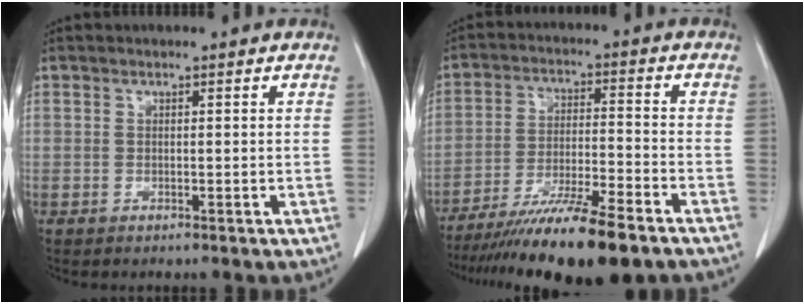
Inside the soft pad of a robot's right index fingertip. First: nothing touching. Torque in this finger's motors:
{"motor_torque": [1.10, -1.04, 0.66, 0.21]}